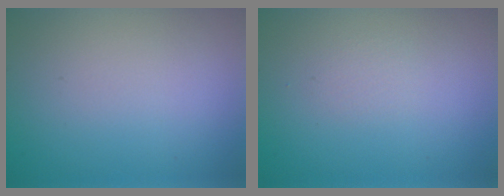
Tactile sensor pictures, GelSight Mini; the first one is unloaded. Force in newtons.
{"total": 0.6, "press": 0.6, "slide": 0.0}